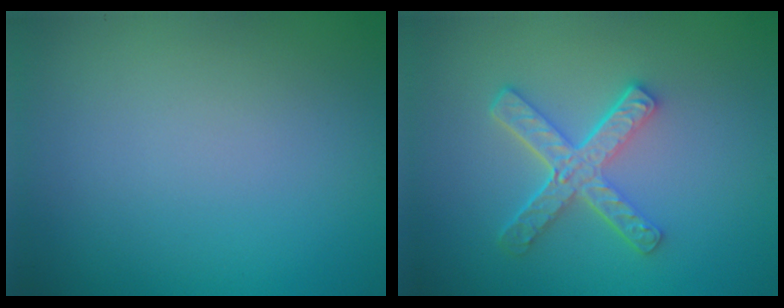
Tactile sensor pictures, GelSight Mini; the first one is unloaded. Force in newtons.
{"total": 4.6, "press": 3.3, "slide": 3.2}